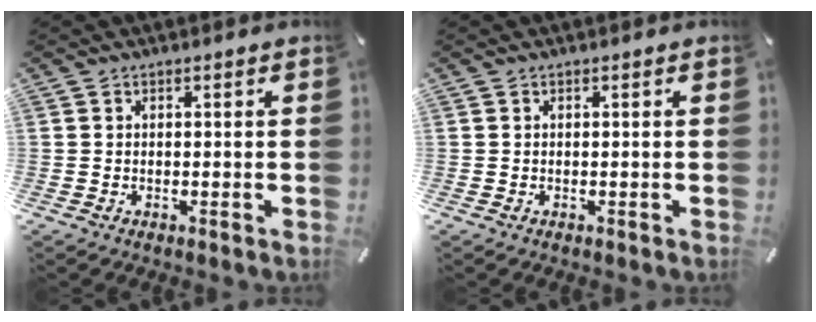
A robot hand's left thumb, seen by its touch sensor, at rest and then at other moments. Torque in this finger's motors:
{"motor_torque": [-0.09, -0.09, 0.01, 0.02, 0.00]}